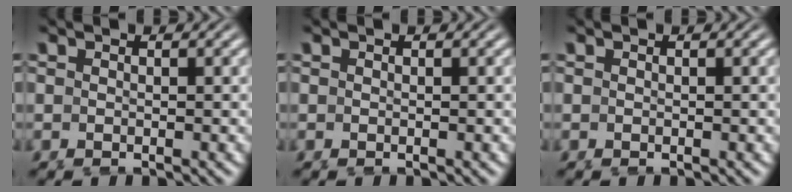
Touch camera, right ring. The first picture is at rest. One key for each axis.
{"total": 0.0}
{"total": 0.0}